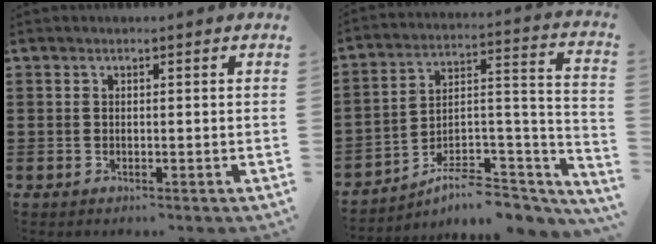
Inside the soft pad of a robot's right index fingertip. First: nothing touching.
{"total": 6.4, "force": [-5.1, 2.2, 3.3], "torque": [-0.048, 0.000, -0.096]}